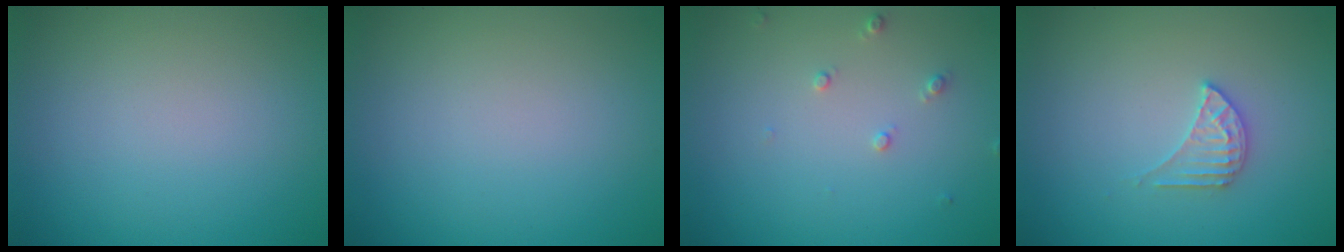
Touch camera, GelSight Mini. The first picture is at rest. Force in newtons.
{"total": 0.0}
{"total": 1.1, "press": 1.1, "slide": 0.2}
{"total": 2.1, "press": 2.0, "slide": 0.4}